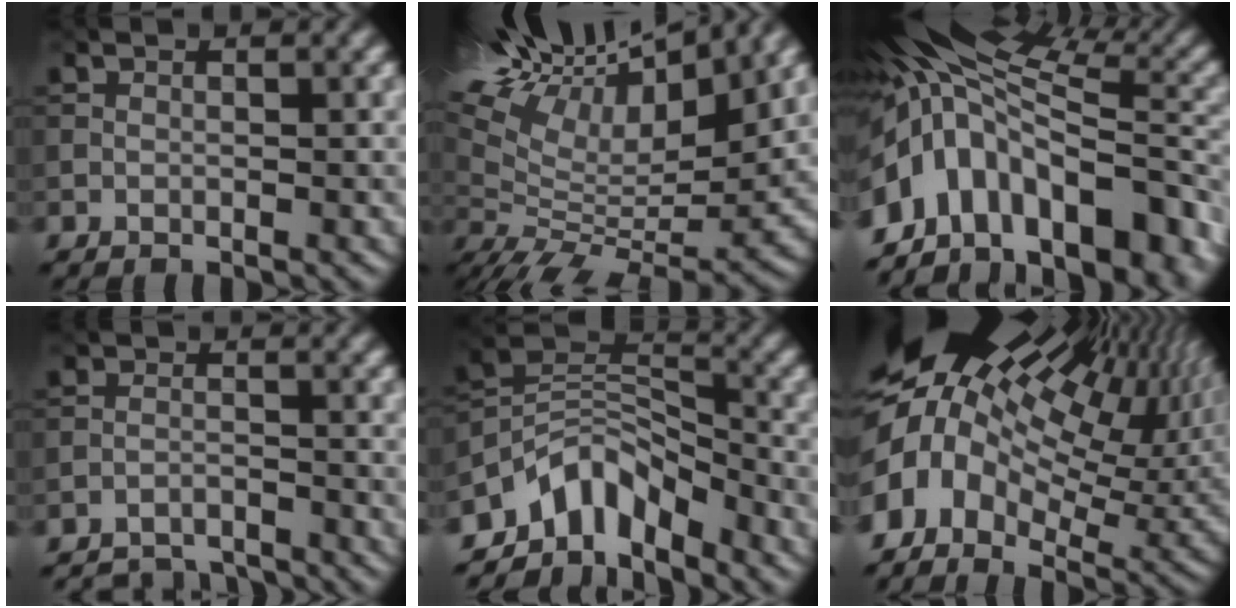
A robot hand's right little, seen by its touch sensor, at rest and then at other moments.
{"total": 17.2, "force": [9.2, 5.3, 13.5], "torque": [-0.241, 0.045, 0.148]}
{"total": 15.6, "force": [-5.6, 9.0, 11.4], "torque": [-0.217, -0.004, -0.072]}
{"total": 5.1, "force": [-5.0, 1.1, 0.5], "torque": [-0.006, -0.005, -0.081]}
{"total": 6.7, "force": [-5.4, 3.1, 2.6], "torque": [-0.026, -0.001, -0.112]}
{"total": 18.7, "force": [3.6, 11.4, 14.5], "torque": [-0.238, -0.007, 0.093]}